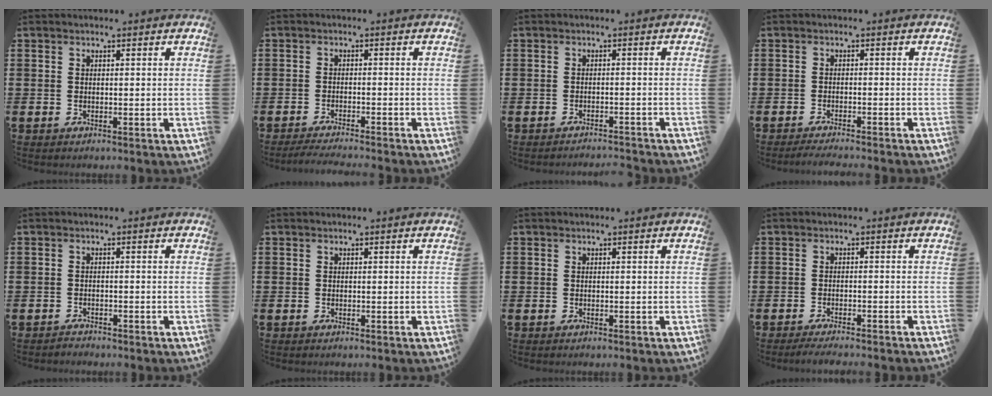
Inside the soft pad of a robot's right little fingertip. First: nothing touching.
{"total": 1.7, "force": [-1.6, -0.1, 0.7], "torque": [-0.010, 0.003, -0.031]}
{"total": 1.3, "force": [-1.3, -0.2, -0.1], "torque": [-0.001, 0.004, -0.028]}
{"total": 1.4, "force": [-1.3, -0.2, 0.6], "torque": [-0.008, -0.001, -0.024]}
{"total": 0.9, "force": [-0.9, 0.1, -0.1], "torque": [-0.001, 0.001, -0.020]}
{"total": 0.0}
{"total": 0.0}
{"total": 1.5, "force": [-1.4, -0.1, 0.7], "torque": [-0.010, -0.001, -0.026]}